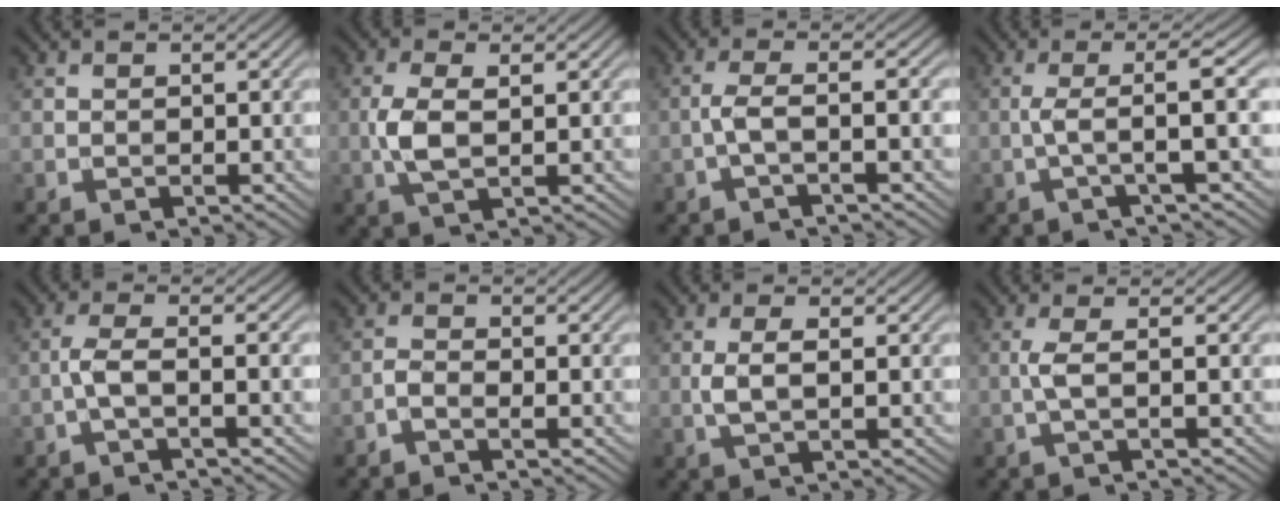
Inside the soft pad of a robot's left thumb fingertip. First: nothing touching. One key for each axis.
{"total": 4.2, "fx": 0.1, "fy": 1.6, "fz": 3.8, "tx": -0.098, "ty": 0.001, "tz": 0.002}
{"total": 3.6, "fx": -1.1, "fy": 0.7, "fz": 3.3, "tx": -0.061, "ty": 0.011, "tz": -0.035}
{"total": 4.5, "fx": -0.4, "fy": 0.2, "fz": 4.4, "tx": -0.078, "ty": 0.013, "tz": -0.022}
{"total": 3.6, "fx": -1.1, "fy": 0.6, "fz": 3.4, "tx": -0.068, "ty": 0.009, "tz": -0.033}
{"total": 1.6, "fx": -1.0, "fy": 0.5, "fz": 1.1, "tx": -0.026, "ty": 0.001, "tz": -0.027}
{"total": 2.9, "fx": 0.1, "fy": 0.8, "fz": 2.8, "tx": -0.062, "ty": 0.002, "tz": 0.002}
{"total": 2.7, "fx": -0.1, "fy": 0.5, "fz": 2.6, "tx": -0.051, "ty": 0.006, "tz": -0.012}